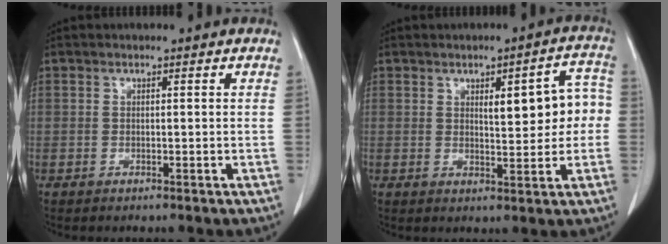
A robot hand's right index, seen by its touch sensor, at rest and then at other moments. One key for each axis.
{"total": 8.2, "fx": 1.0, "fy": 2.8, "fz": 7.6, "tx": -0.094, "ty": 0.027, "tz": 0.017}